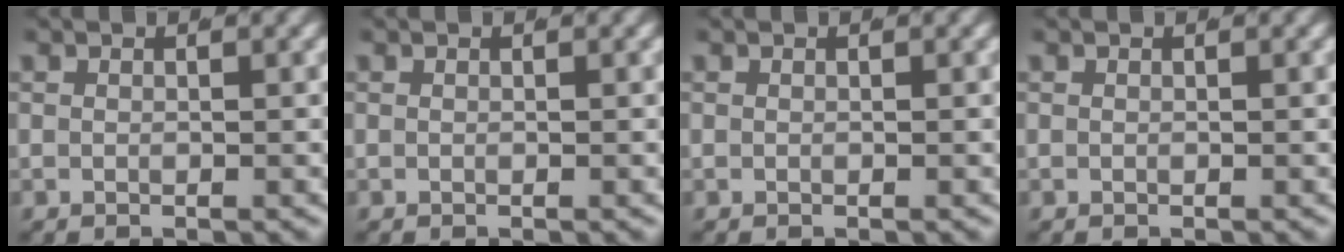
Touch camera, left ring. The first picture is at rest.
{"total": 0.0}
{"total": 0.0}
{"total": 0.0}